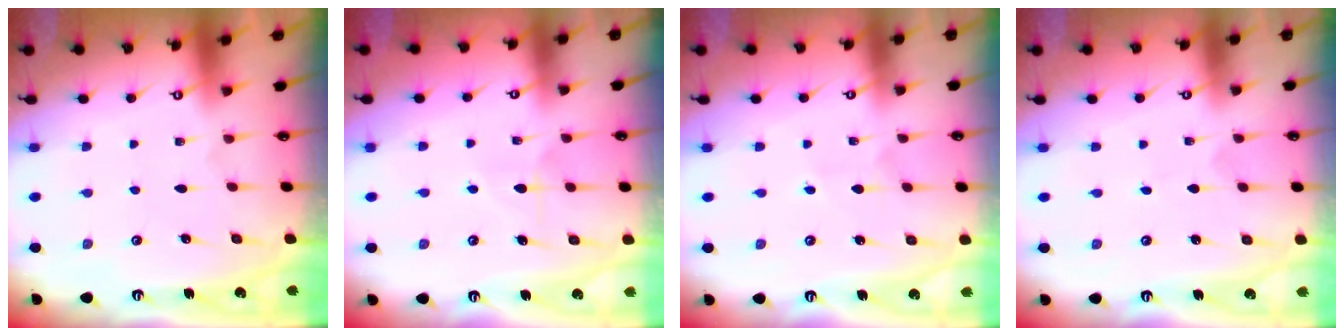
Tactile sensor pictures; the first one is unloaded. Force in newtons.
{"total": 5.5, "press": 5.5, "slide": 0.2}
{"total": 2.7, "press": 2.7, "slide": 0.2}
{"total": 0.0}